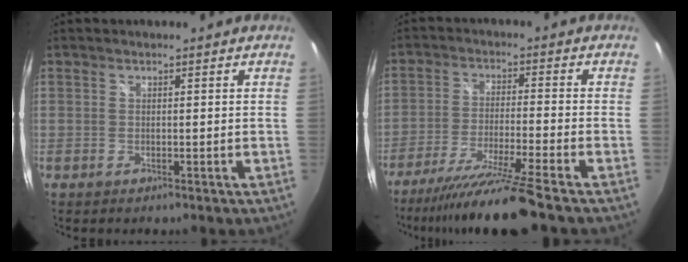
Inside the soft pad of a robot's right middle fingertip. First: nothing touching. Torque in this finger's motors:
{"motor_torque": [1.07, -1.07, 0.38, 0.08]}